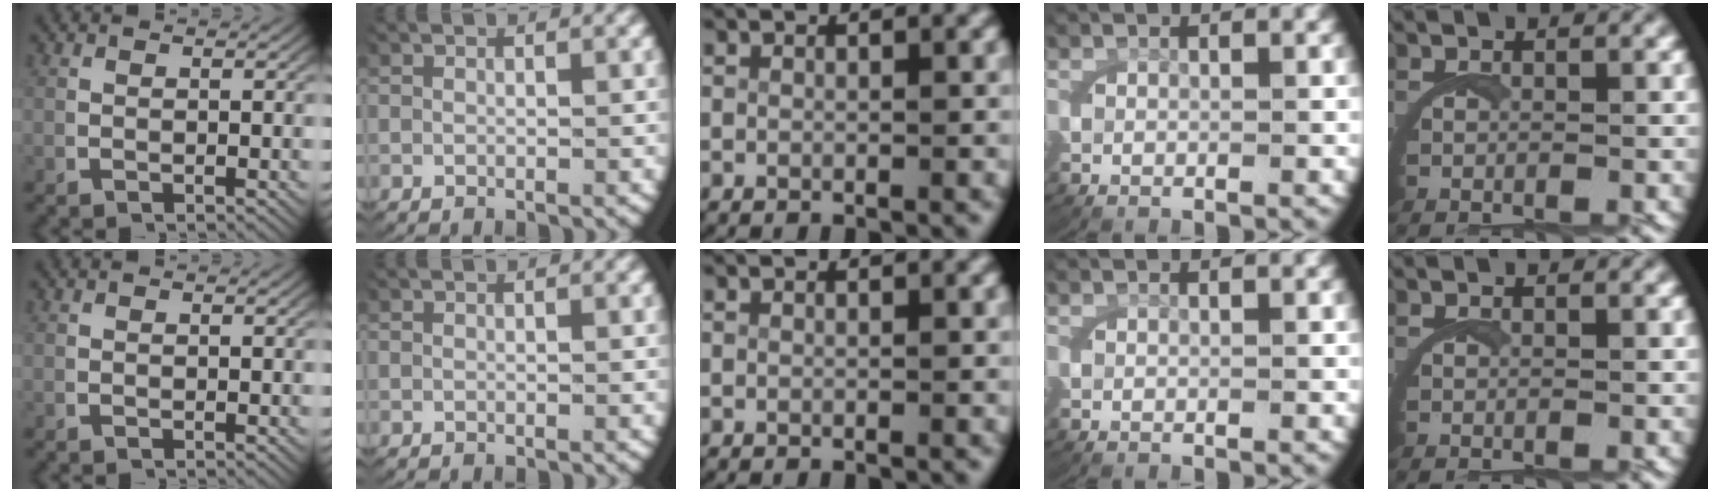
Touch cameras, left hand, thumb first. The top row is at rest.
{}